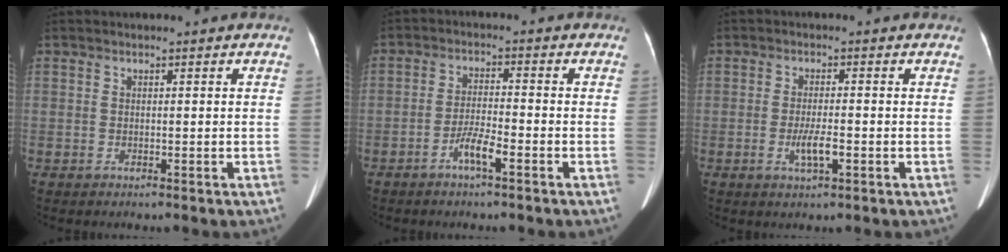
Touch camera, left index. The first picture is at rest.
{"total": 4.0, "force": [-2.3, 0.3, 3.2], "torque": [-0.065, 0.000, -0.046]}
{"total": 3.4, "force": [-1.0, 0.5, 3.1], "torque": [-0.062, -0.003, -0.017]}